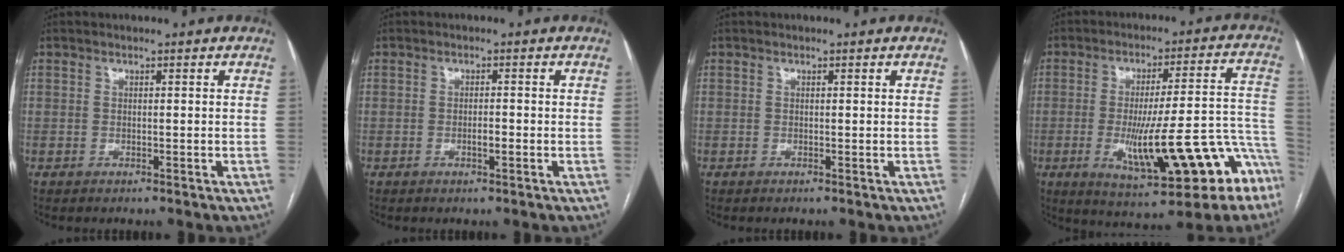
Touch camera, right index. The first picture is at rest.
{"total": 1.6, "force": [-0.5, 0.3, 1.5], "torque": [-0.026, 0.000, -0.009]}
{"total": 0.0}
{"total": 20.2, "force": [-8.6, 4.1, 17.9], "torque": [-0.191, 0.023, -0.106]}